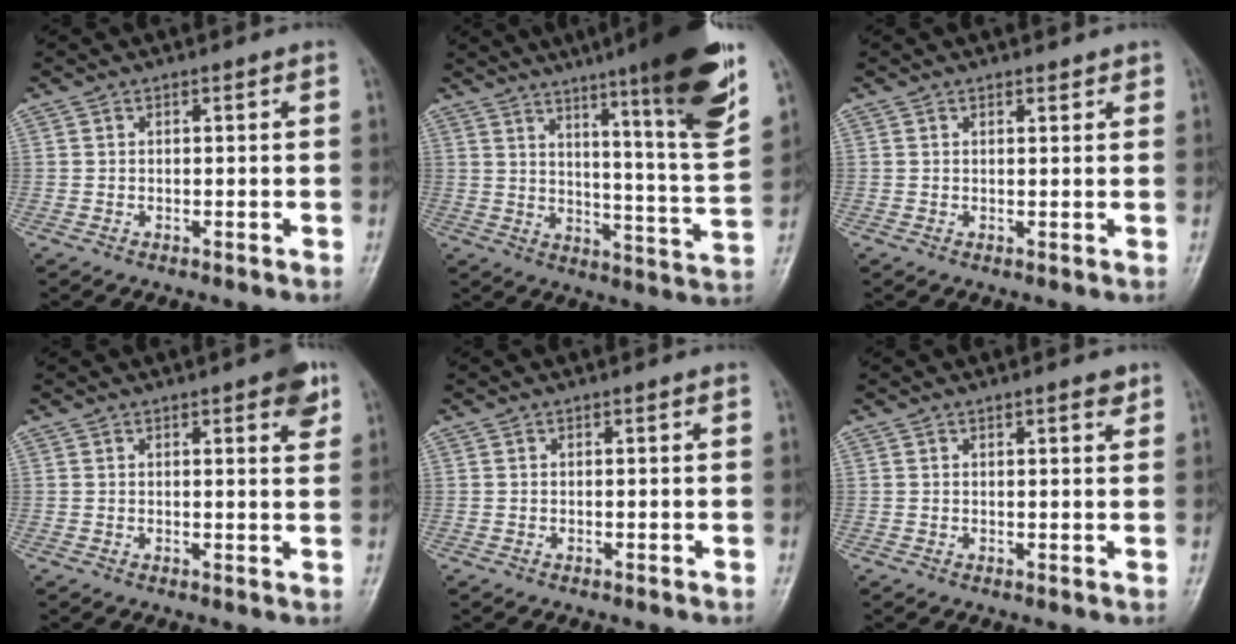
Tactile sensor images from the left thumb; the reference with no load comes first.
{"total": 22.5, "force": [13.5, 1.8, 17.9], "torque": [-0.234, -0.062, 0.193]}
{"total": 1.3, "force": [1.1, 0.6, 0.5], "torque": [-0.003, -0.008, 0.014]}
{"total": 4.9, "force": [2.7, 1.4, 3.8], "torque": [-0.038, -0.010, 0.028]}
{"total": 0.0}
{"total": 2.0, "force": [1.4, 0.5, 1.4], "torque": [-0.016, -0.007, 0.018]}